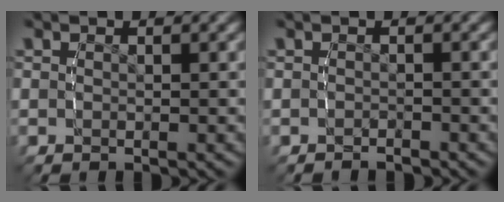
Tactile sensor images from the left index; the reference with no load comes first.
{"total": 1.1, "force": [-1.1, -0.2, -0.1], "torque": [-0.001, -0.002, -0.016]}